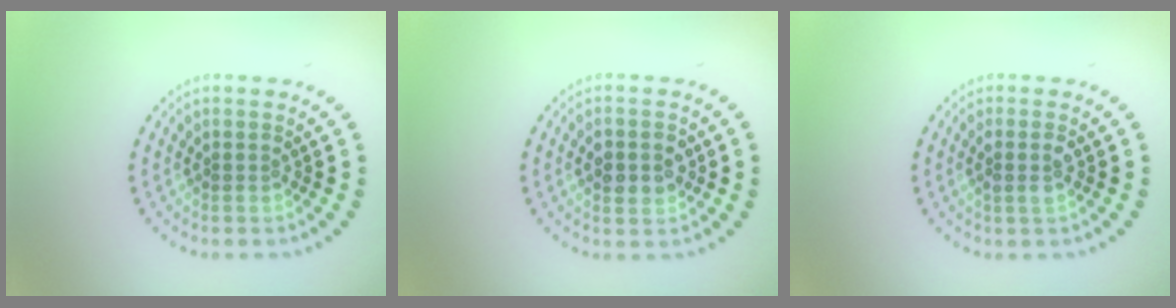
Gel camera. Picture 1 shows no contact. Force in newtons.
{"total": 3.1, "press": 3.1, "slide": 0.0}
{"total": 1.4, "press": 1.3, "slide": 0.6}